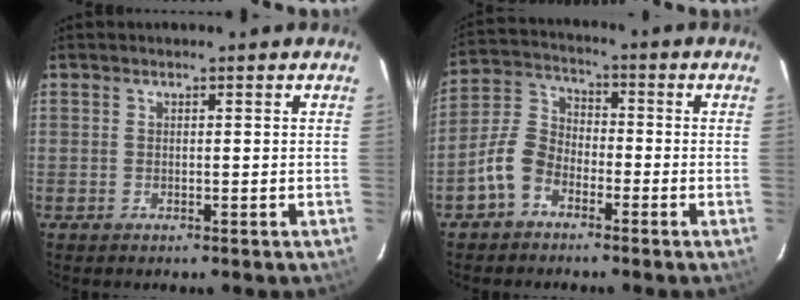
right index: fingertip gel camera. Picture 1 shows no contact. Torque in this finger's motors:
{"motor_torque": [0.16, -0.47, -0.09, -0.07]}